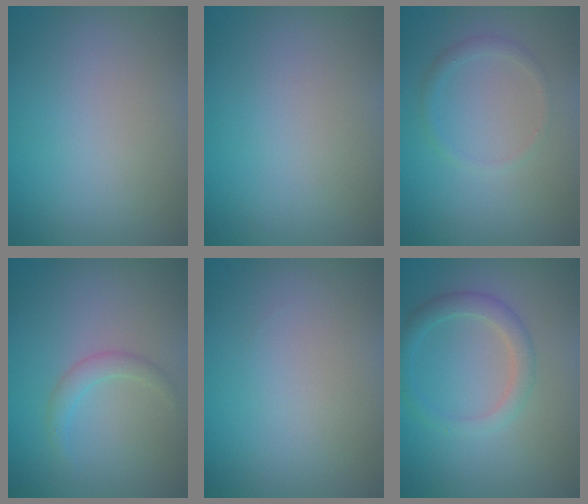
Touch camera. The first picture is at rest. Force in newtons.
{"total": 0.0}
{"total": 0.9, "press": 0.9, "slide": 0.1}
{"total": 1.3, "press": 1.3, "slide": 0.1}
{"total": 0.0}
{"total": 2.2, "press": 2.2, "slide": 0.2}